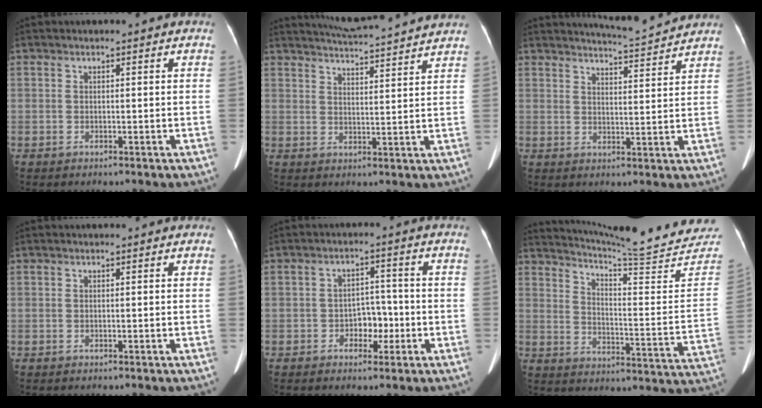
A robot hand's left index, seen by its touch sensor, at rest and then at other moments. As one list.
[{"total": 12.9, "force": [12.1, -0.1, 4.4], "torque": [-0.076, 0.013, 0.160]}, {"total": 6.5, "force": [6.4, -0.6, 0.7], "torque": [-0.026, -0.007, 0.088]}, {"total": 0.0}, {"total": 4.3, "force": [-1.7, 2.8, 2.8], "torque": [-0.041, 0.009, -0.029]}, {"total": 23.6, "force": [22.5, -0.7, 7.1], "torque": [-0.116, -0.122, 0.281]}]